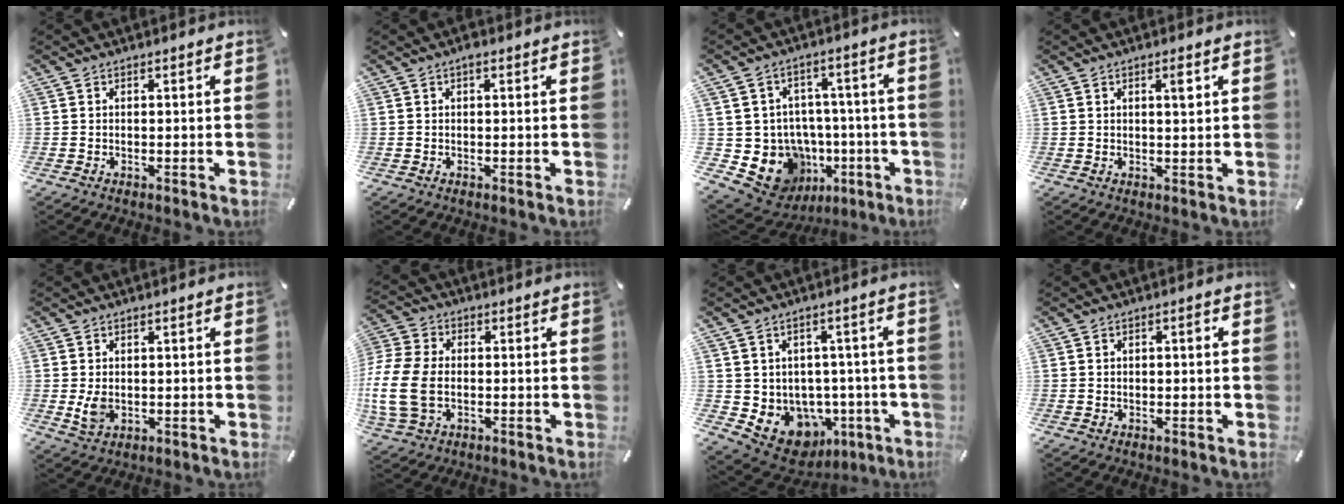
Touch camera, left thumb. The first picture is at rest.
{"total": 1.1, "force": [0.4, 0.3, 0.9], "torque": [-0.018, 0.004, 0.006]}
{"total": 12.6, "force": [-4.4, 11.0, 4.2], "torque": [-0.066, 0.008, -0.051]}
{"total": 2.8, "force": [1.0, 0.5, 2.5], "torque": [-0.044, -0.001, 0.014]}
{"total": 3.9, "force": [-0.1, 3.0, 2.6], "torque": [-0.059, -0.006, -0.006]}
{"total": 13.6, "force": [-2.0, 9.9, 9.0], "torque": [-0.206, 0.013, -0.033]}
{"total": 8.1, "force": [-1.8, 7.4, 2.6], "torque": [-0.043, -0.016, -0.016]}
{"total": 1.7, "force": [0.2, 0.8, 1.5], "torque": [-0.031, 0.006, 0.001]}